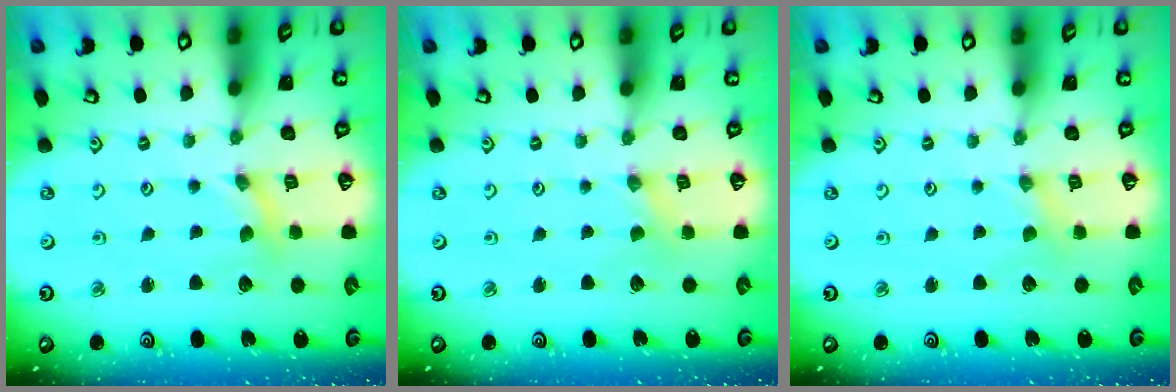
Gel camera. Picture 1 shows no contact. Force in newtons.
{"total": 0.5, "press": 0.5, "slide": 0.1}
{"total": 0.8, "press": 0.8, "slide": 0.2}